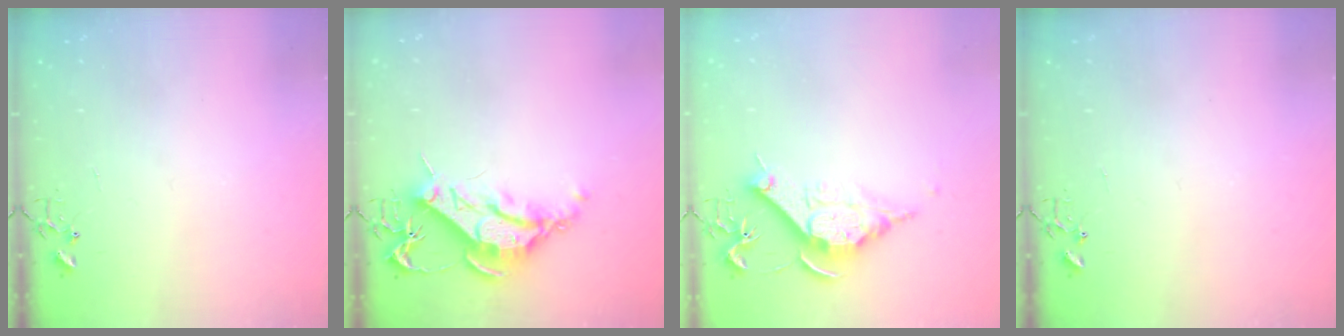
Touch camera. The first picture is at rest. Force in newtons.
{"total": 12.1, "press": 12.0, "slide": 1.3}
{"total": 11.4, "press": 11.4, "slide": 0.6}
{"total": 0.0}